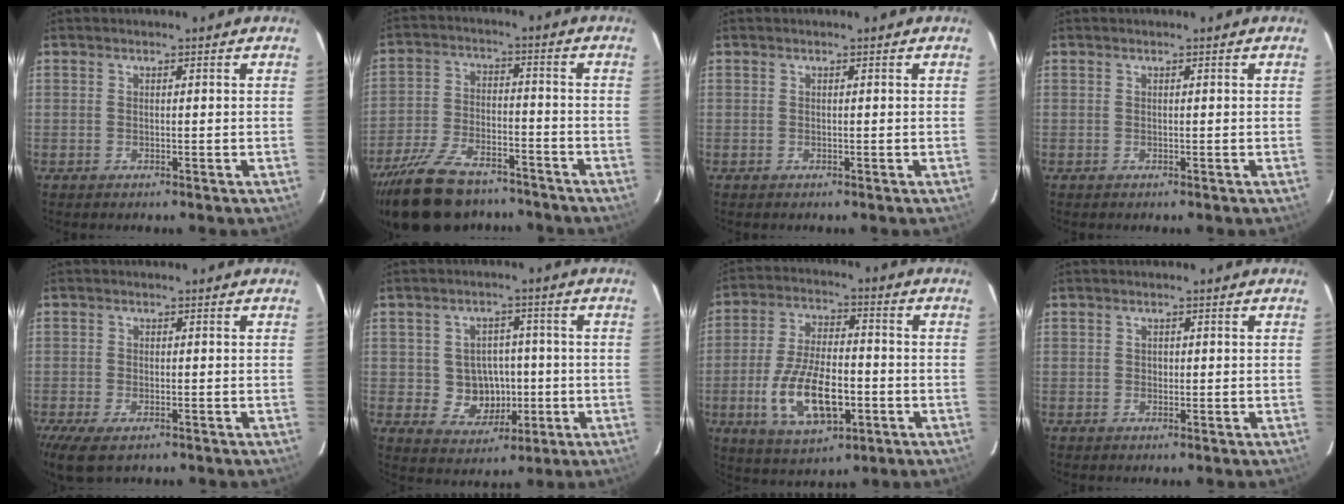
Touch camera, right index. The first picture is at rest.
{"total": 19.3, "force": [-15.4, 7.9, 8.6], "torque": [-0.191, -0.008, -0.246]}
{"total": 0.0}
{"total": 0.0}
{"total": 7.3, "force": [-4.6, 3.1, 4.8], "torque": [-0.112, -0.029, -0.079]}
{"total": 7.7, "force": [-1.1, 7.1, 2.8], "torque": [-0.065, 0.015, 0.001]}
{"total": 14.7, "force": [-4.4, 6.6, 12.4], "torque": [-0.251, -0.006, -0.069]}
{"total": 0.7, "force": [-0.1, 0.7, 0.1], "torque": [0.002, 0.002, -0.001]}